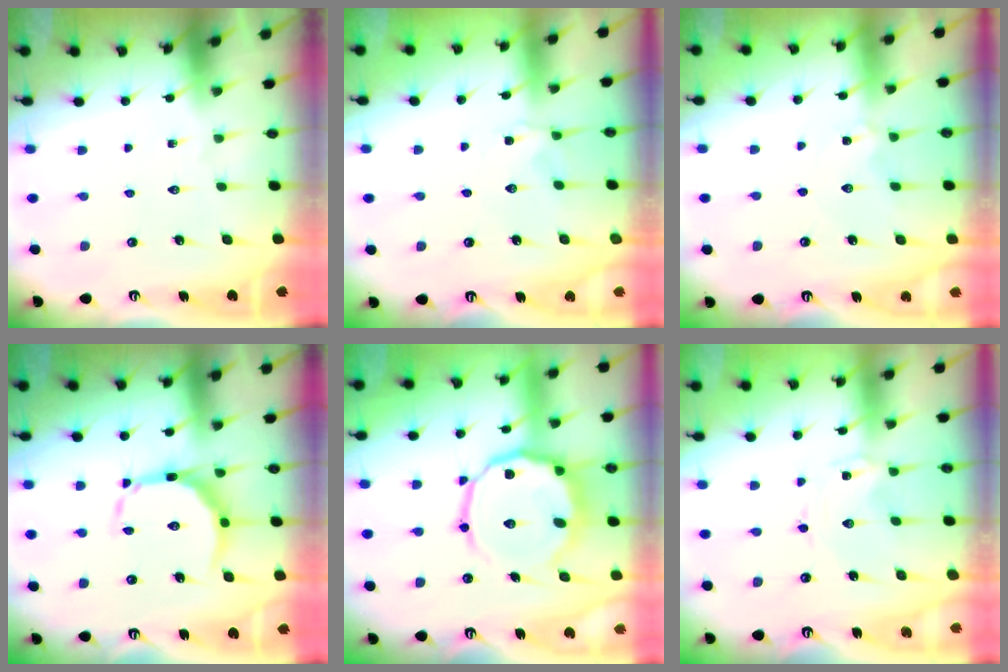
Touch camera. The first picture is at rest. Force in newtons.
{"total": 1.9, "press": 1.9, "slide": 0.4}
{"total": 2.6, "press": 2.6, "slide": 0.5}
{"total": 11.0, "press": 11.0, "slide": 0.6}
{"total": 14.2, "press": 14.0, "slide": 1.8}
{"total": 0.0}